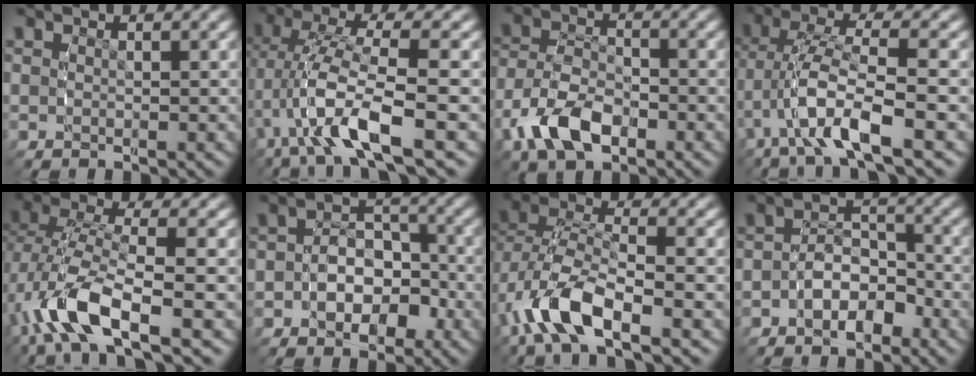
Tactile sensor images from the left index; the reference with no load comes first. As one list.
[{"total": 5.8, "force": [-0.9, 1.8, 5.4], "torque": [-0.124, -0.006, -0.013]}, {"total": 6.1, "force": [-2.8, 3.9, 3.8], "torque": [-0.077, -0.018, -0.045]}, {"total": 4.8, "force": [-0.9, 1.4, 4.4], "torque": [-0.105, -0.003, -0.015]}, {"total": 6.2, "force": [-2.0, 2.7, 5.2], "torque": [-0.129, -0.019, -0.026]}, {"total": 5.2, "force": [-2.0, 4.2, 2.3], "torque": [-0.044, -0.009, -0.039]}, {"total": 5.5, "force": [-2.0, 2.8, 4.2], "torque": [-0.108, -0.017, -0.030]}, {"total": 3.7, "force": [-2.2, 2.5, 1.6], "torque": [-0.025, -0.002, -0.044]}]